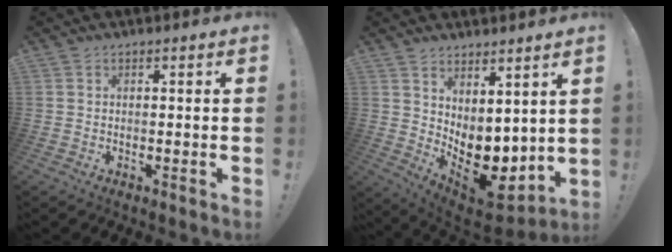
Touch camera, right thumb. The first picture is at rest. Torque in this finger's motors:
{"motor_torque": [-0.15, 1.23, 0.82, 0.32, 0.09]}